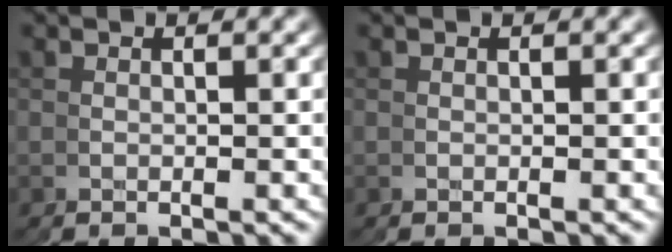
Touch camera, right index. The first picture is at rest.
{"total": 0.0}